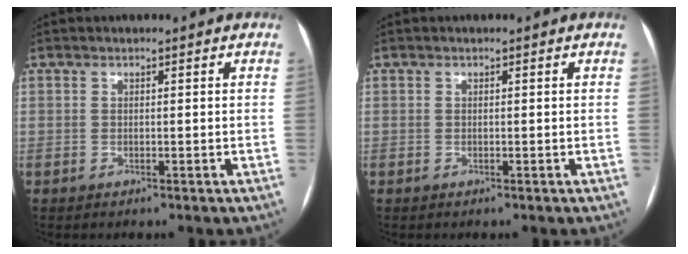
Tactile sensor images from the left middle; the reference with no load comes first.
{"total": 0.0}